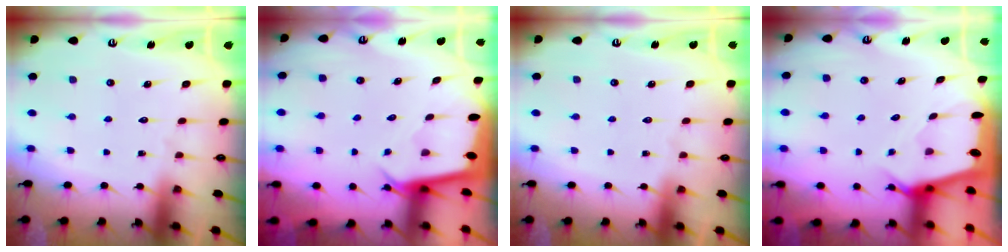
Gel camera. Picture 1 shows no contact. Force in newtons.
{"total": 2.8, "press": 2.8, "slide": 0.0}
{"total": 0.6, "press": 0.5, "slide": 0.2}
{"total": 2.9, "press": 2.9, "slide": 0.2}